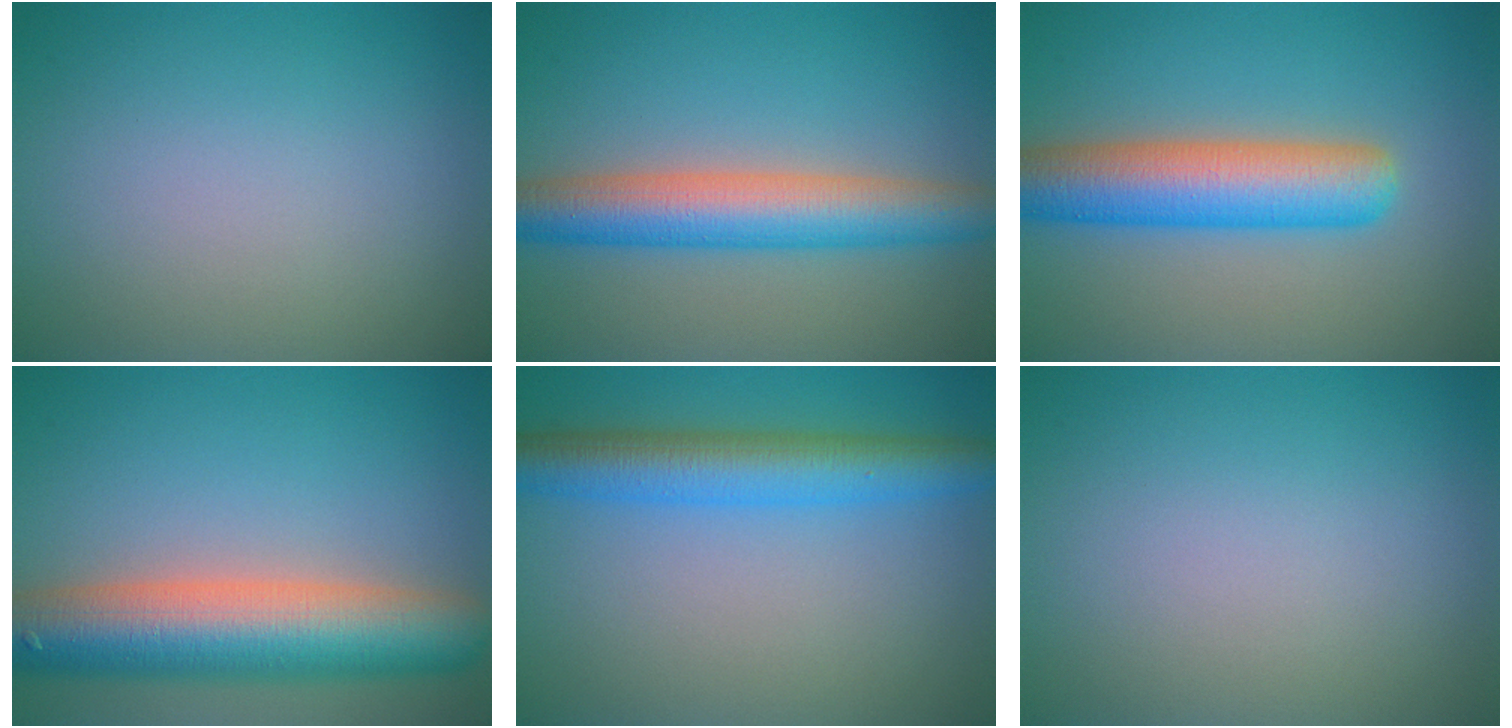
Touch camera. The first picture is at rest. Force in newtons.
{"total": 6.8, "press": 6.8, "slide": 0.2}
{"total": 7.7, "press": 7.7, "slide": 0.2}
{"total": 10.8, "press": 10.8, "slide": 0.6}
{"total": 5.8, "press": 5.8, "slide": 0.3}
{"total": 0.0}